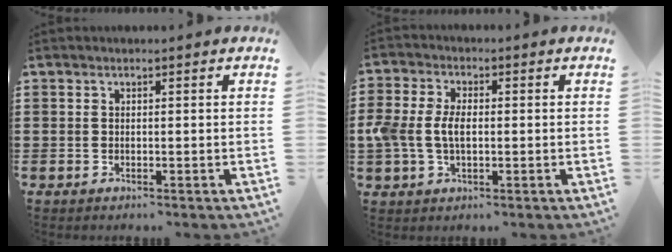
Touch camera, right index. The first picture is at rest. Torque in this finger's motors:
{"motor_torque": [0.38, -0.13, 0.66, 0.20]}